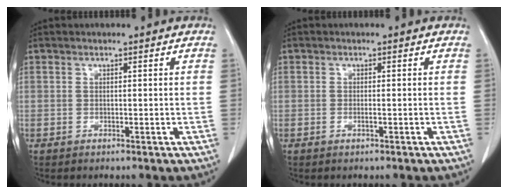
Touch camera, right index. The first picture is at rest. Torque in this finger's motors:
{"motor_torque": [-0.16, -0.08, -0.06, -0.01]}